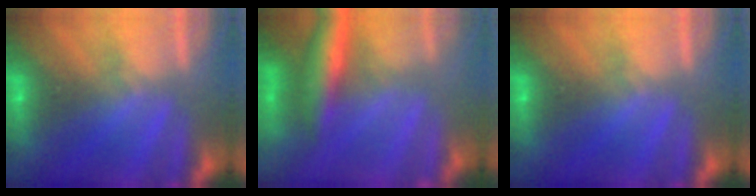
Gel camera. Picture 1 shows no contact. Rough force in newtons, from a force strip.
{"total": 5.8}
{"total": 0.0}